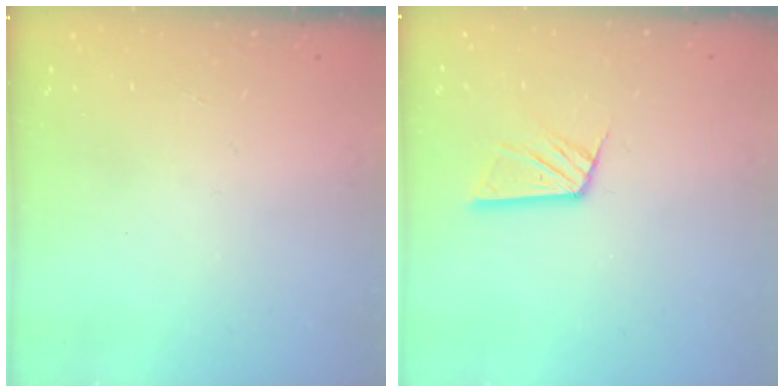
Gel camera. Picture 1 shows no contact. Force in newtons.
{"total": 10.4, "press": 10.3, "slide": 1.0}